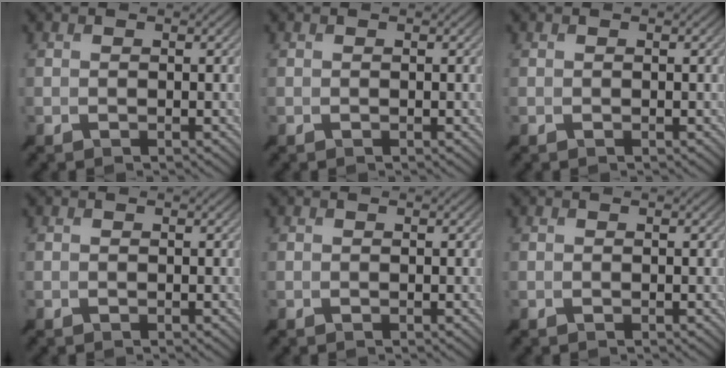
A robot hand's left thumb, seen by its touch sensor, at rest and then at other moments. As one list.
[{"total": 0.0}, {"total": 0.0}, {"total": 0.0}, {"total": 0.0}, {"total": 0.0}]